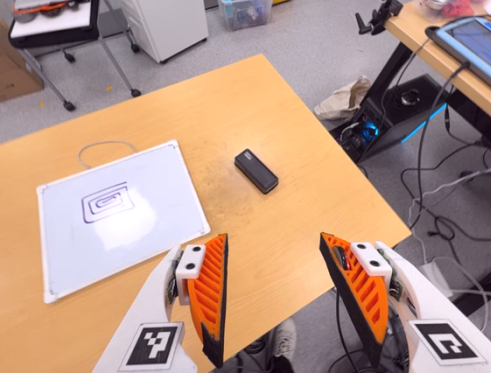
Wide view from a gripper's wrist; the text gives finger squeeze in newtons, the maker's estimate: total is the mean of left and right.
{"total": 0.0}